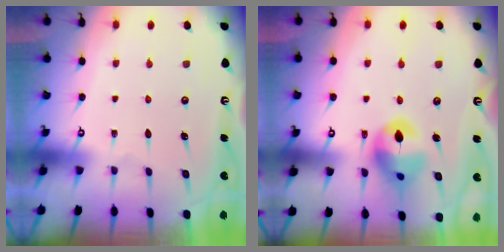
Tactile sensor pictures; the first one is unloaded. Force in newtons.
{"total": 14.2, "press": 14.1, "slide": 1.5}